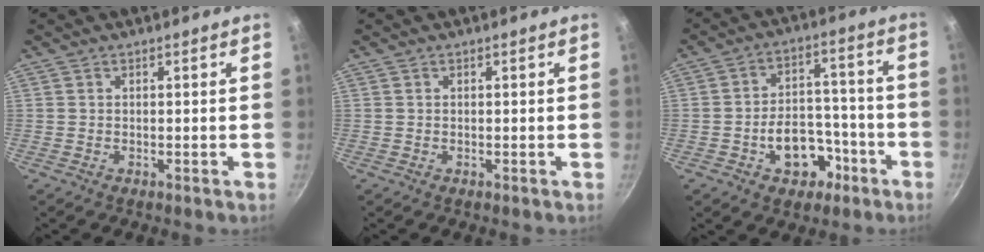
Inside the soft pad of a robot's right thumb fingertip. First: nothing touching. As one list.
[{"total": 0.0}, {"total": 11.3, "force": [-4.9, 7.9, 6.5], "torque": [-0.061, 0.049, -0.064]}]